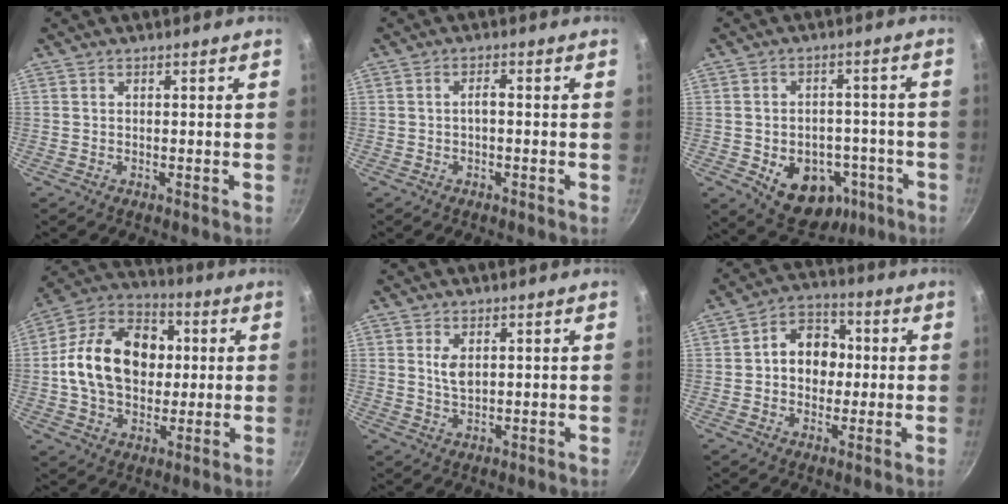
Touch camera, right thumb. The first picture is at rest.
{"total": 1.7, "force": [-0.4, 0.6, 1.5], "torque": [-0.033, 0.013, -0.008]}
{"total": 13.8, "force": [-5.2, 10.1, 7.8], "torque": [-0.073, 0.031, -0.057]}
{"total": 19.9, "force": [1.6, 14.5, 13.6], "torque": [-0.196, 0.027, 0.013]}
{"total": 3.4, "force": [1.0, 1.9, 2.7], "torque": [-0.046, -0.010, 0.020]}
{"total": 9.9, "force": [0.5, 7.9, 6.1], "torque": [-0.046, 0.019, -0.006]}